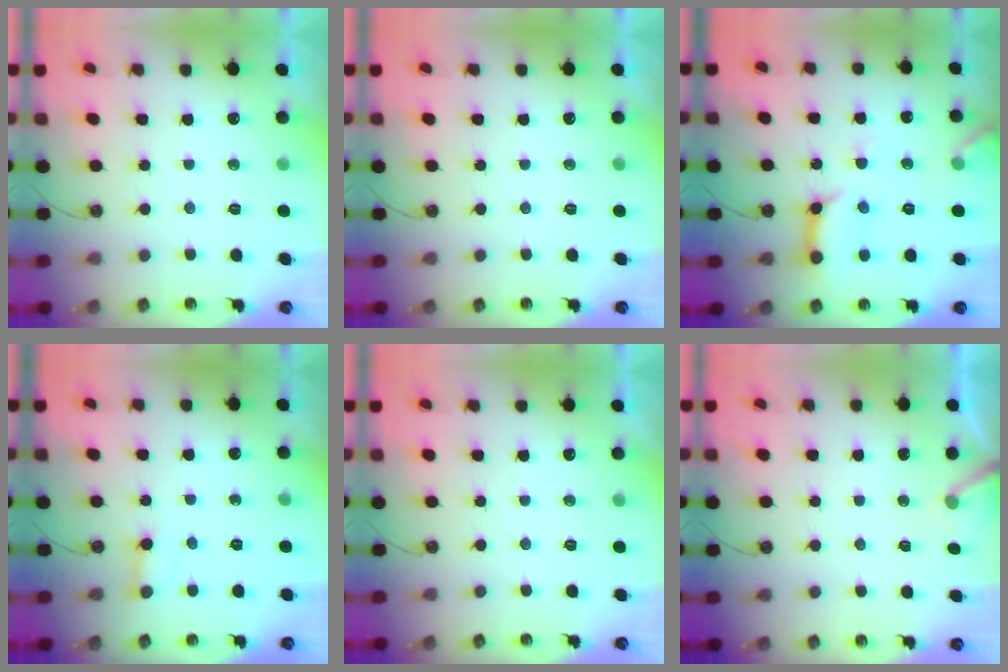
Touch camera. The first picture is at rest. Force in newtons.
{"total": 0.0}
{"total": 13.4, "press": 13.4, "slide": 1.3}
{"total": 2.7, "press": 2.7, "slide": 0.2}
{"total": 0.0}
{"total": 4.1, "press": 4.1, "slide": 0.1}